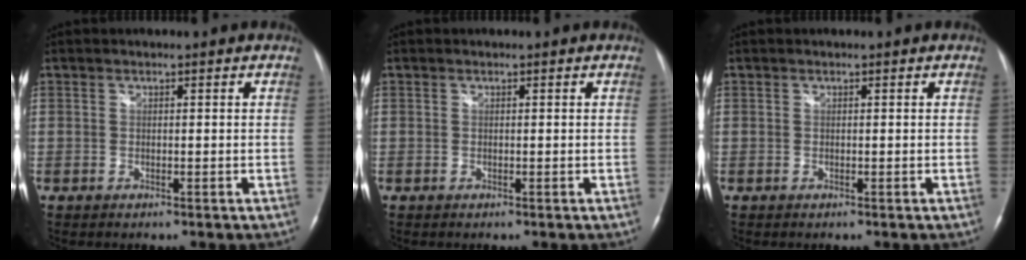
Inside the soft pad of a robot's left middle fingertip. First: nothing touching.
{"total": 0.0}
{"total": 0.0}